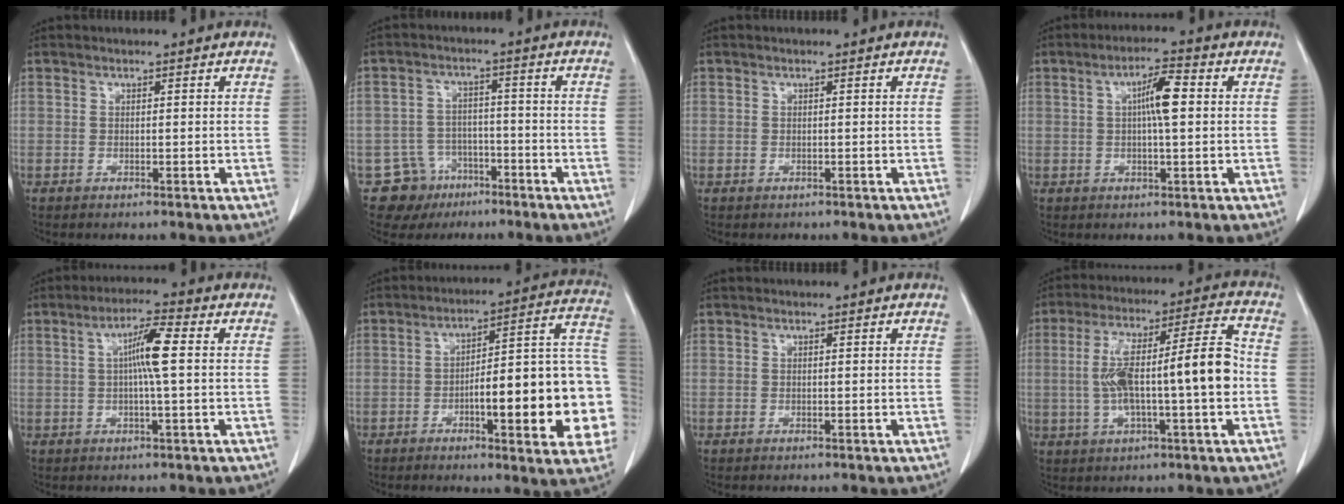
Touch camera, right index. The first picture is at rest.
{"total": 7.2, "force": [-4.1, 5.9, 0.2], "torque": [0.003, 0.015, -0.057]}
{"total": 0.0}
{"total": 5.7, "force": [0.9, 0.7, 5.6], "torque": [-0.096, 0.010, 0.012]}
{"total": 6.3, "force": [0.8, 0.0, 6.2], "torque": [-0.111, 0.008, 0.010]}
{"total": 20.9, "force": [-4.7, 4.0, 20.0], "torque": [-0.192, 0.036, -0.054]}
{"total": 0.0}
{"total": 15.2, "force": [-1.0, 2.0, 15.1], "torque": [-0.263, 0.030, -0.015]}